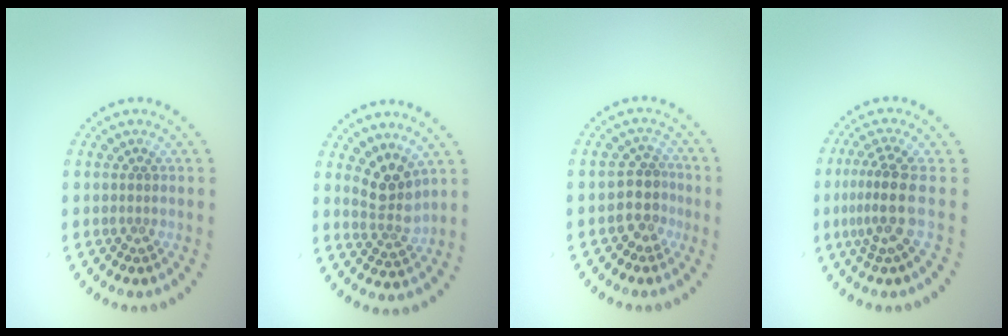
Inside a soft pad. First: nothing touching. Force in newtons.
{"total": 3.0, "press": 2.5, "slide": 1.6}
{"total": 2.6, "press": 2.2, "slide": 1.5}
{"total": 3.5, "press": 2.6, "slide": 2.4}